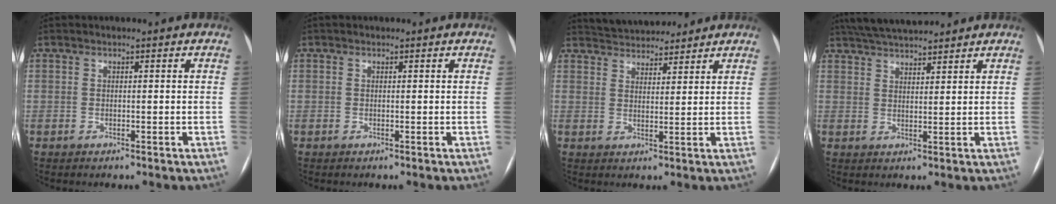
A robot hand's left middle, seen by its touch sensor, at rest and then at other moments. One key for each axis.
{"total": 0.0}
{"total": 8.5, "fx": 8.0, "fy": 2.3, "fz": 1.7, "tx": -0.027, "ty": 0.021, "tz": 0.123}
{"total": 9.6, "fx": 8.6, "fy": 1.6, "fz": 3.9, "tx": -0.069, "ty": 0.030, "tz": 0.140}